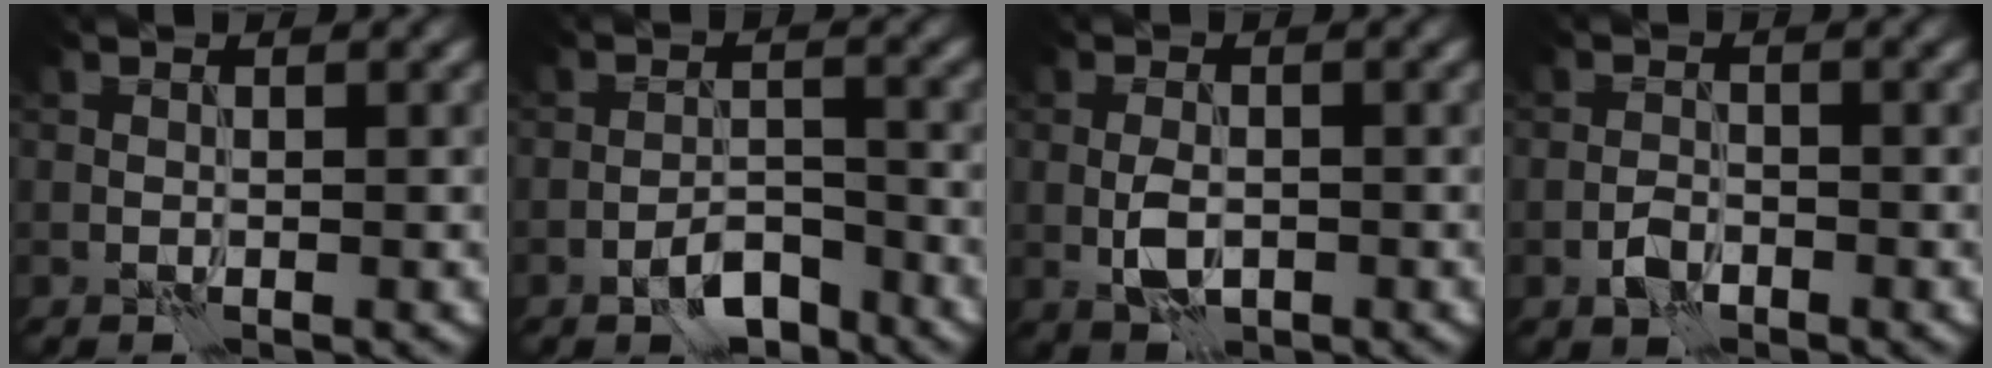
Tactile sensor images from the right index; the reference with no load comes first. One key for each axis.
{"total": 3.9, "fx": -2.6, "fy": 1.6, "fz": 2.4, "tx": -0.033, "ty": 0.007, "tz": -0.049}
{"total": 2.9, "fx": -0.6, "fy": 1.8, "fz": 2.2, "tx": -0.045, "ty": -0.003, "tz": -0.011}
{"total": 1.7, "fx": -1.0, "fy": 1.0, "fz": 1.0, "tx": -0.016, "ty": 0.005, "tz": -0.022}